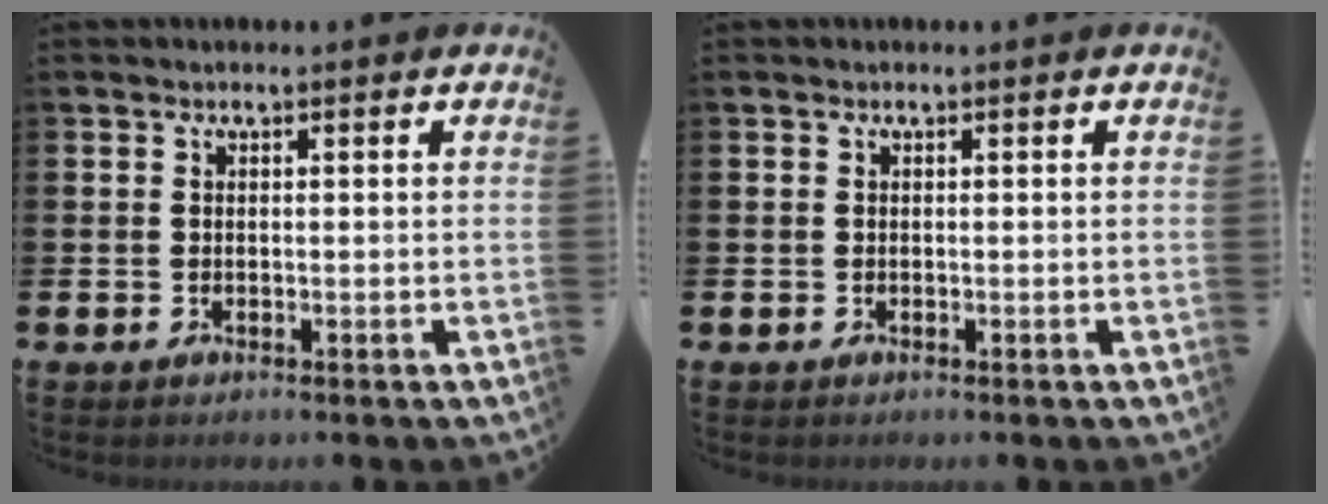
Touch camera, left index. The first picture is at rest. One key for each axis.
{"total": 0.0}